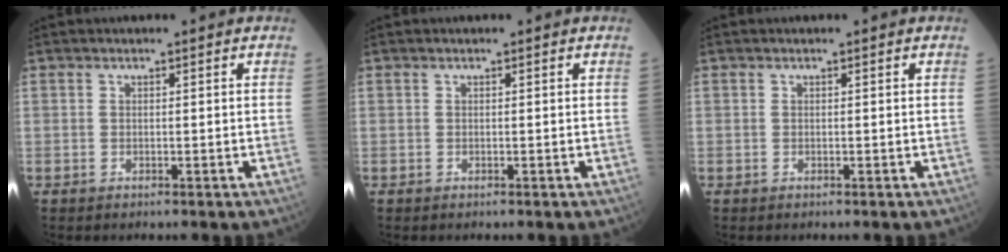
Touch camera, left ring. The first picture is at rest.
{"total": 0.0}
{"total": 0.0}